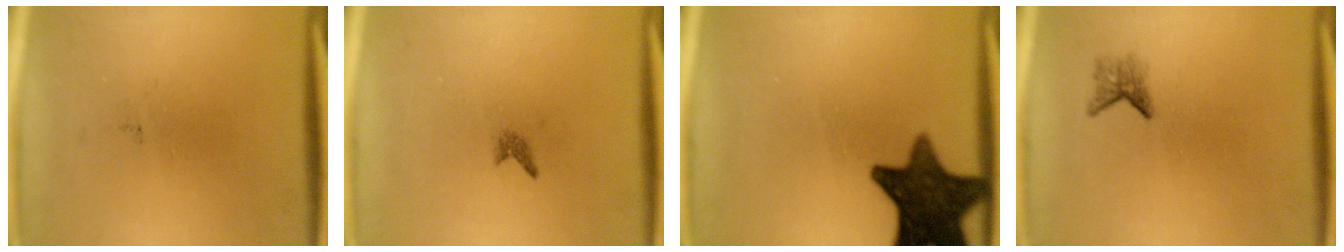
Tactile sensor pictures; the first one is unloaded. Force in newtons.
{"total": 0.7}
{"total": 14.1}
{"total": 1.6}